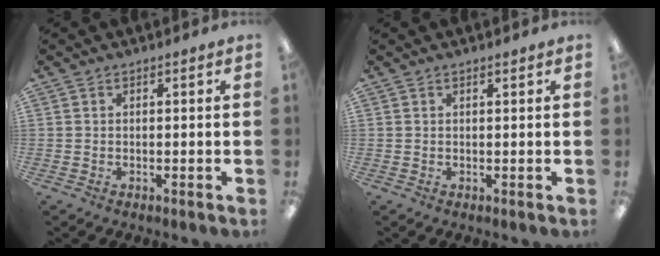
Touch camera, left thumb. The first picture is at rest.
{"total": 0.5, "force": [0.5, 0.0, 0.2], "torque": [-0.005, 0.000, 0.008]}